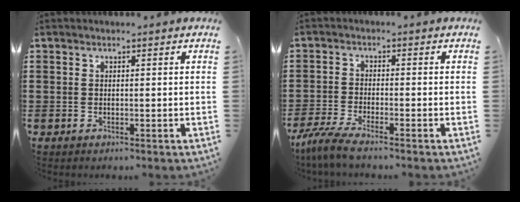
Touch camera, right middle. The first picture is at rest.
{"total": 3.9, "force": [-3.3, 0.0, 2.1], "torque": [-0.064, -0.016, -0.071]}